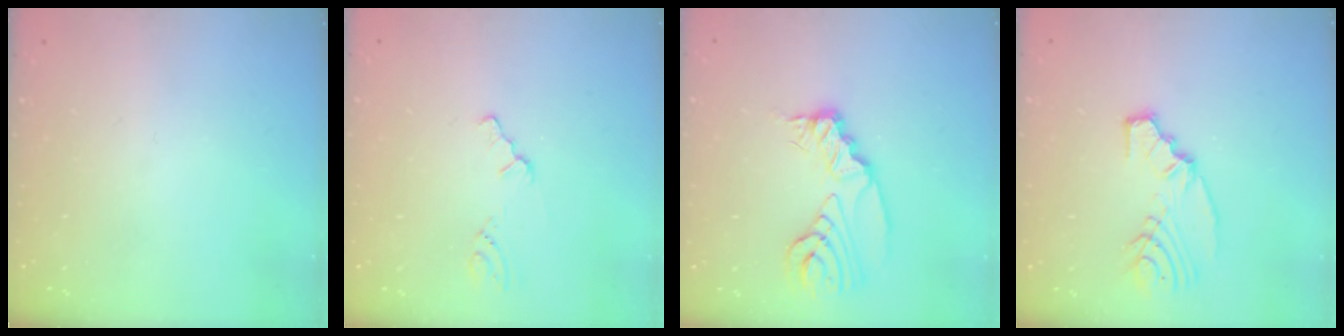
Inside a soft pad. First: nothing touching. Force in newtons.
{"total": 0.6, "press": 0.6, "slide": 0.2}
{"total": 10.4, "press": 10.4, "slide": 1.2}
{"total": 9.0, "press": 8.2, "slide": 3.7}